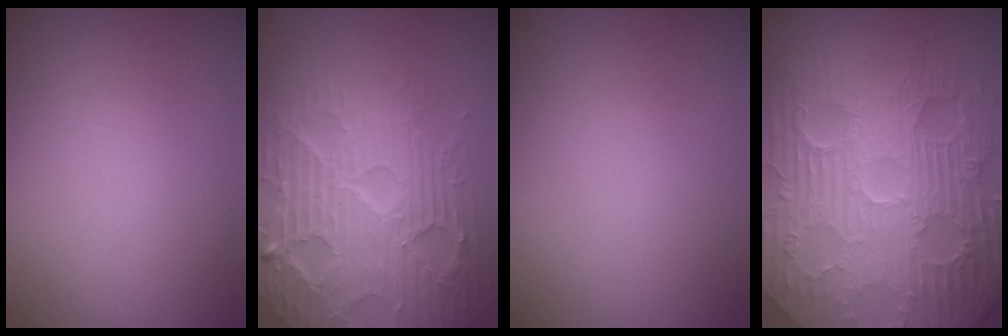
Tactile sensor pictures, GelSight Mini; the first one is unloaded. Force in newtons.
{"total": 7.0, "press": 6.9, "slide": 1.4}
{"total": 0.0}
{"total": 11.8, "press": 7.5, "slide": 9.0}